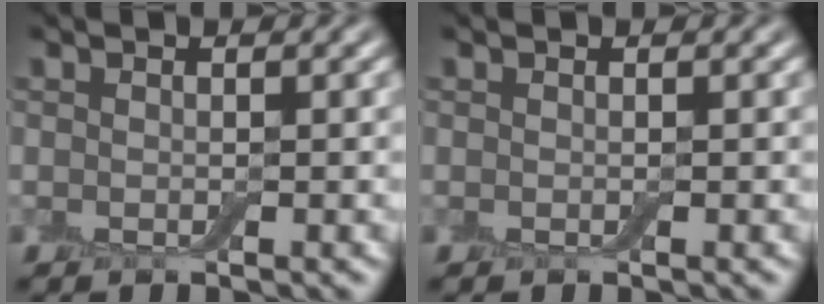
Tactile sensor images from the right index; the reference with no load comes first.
{"total": 0.0}